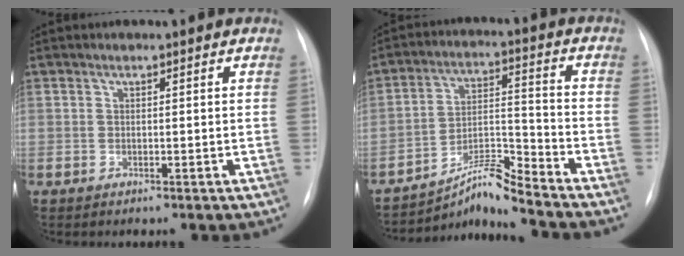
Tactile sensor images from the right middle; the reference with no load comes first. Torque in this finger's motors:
{"motor_torque": [-0.54, -0.92, -0.03, 0.00]}